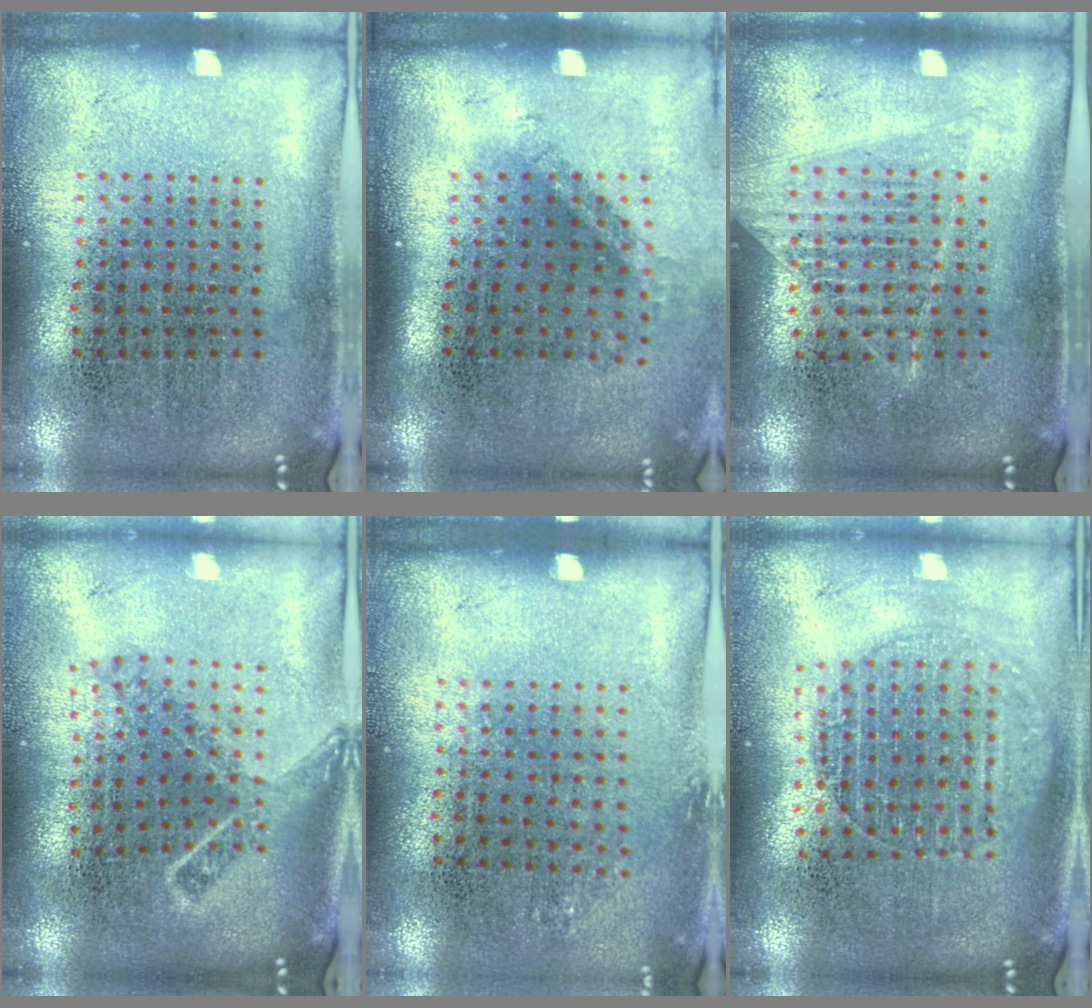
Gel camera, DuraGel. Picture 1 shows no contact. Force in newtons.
{"total": 1.3, "press": 0.9, "slide": 0.9}
{"total": 1.2, "press": 1.2, "slide": 0.0}
{"total": 1.7, "press": 1.3, "slide": 1.1}
{"total": 0.8, "press": 0.7, "slide": 0.4}
{"total": 1.8, "press": 1.5, "slide": 0.8}